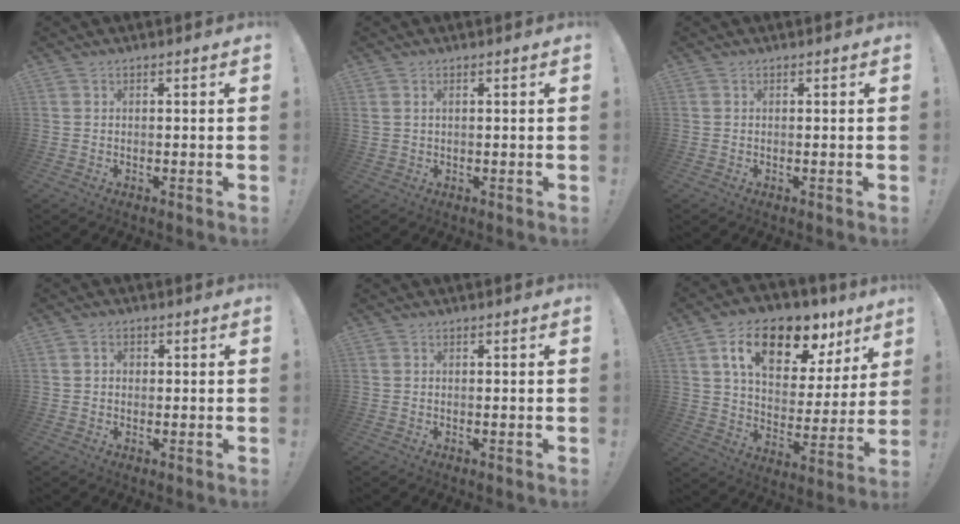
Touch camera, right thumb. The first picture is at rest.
{"total": 1.4, "force": [0.7, 0.9, 0.9], "torque": [-0.018, 0.002, 0.012]}
{"total": 0.0}
{"total": 1.8, "force": [0.1, 1.4, 1.0], "torque": [-0.014, 0.002, -0.001]}
{"total": 0.0}
{"total": 18.7, "force": [10.4, 10.0, 11.9], "torque": [-0.189, -0.046, 0.180]}